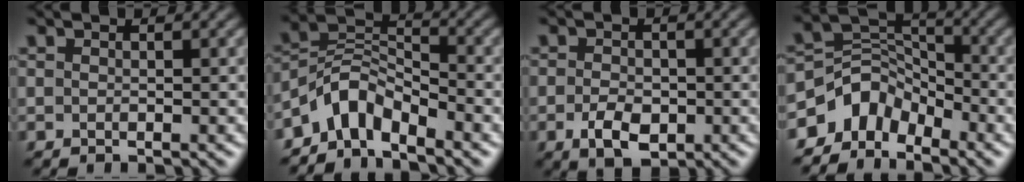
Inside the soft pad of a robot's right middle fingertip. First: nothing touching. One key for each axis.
{"total": 4.7, "fx": -3.7, "fy": 2.1, "fz": 2.1, "tx": -0.031, "ty": 0.008, "tz": -0.084}
{"total": 3.1, "fx": -1.0, "fy": 1.9, "fz": 2.2, "tx": -0.044, "ty": -0.004, "tz": -0.020}
{"total": 5.0, "fx": -3.7, "fy": 3.1, "fz": 1.4, "tx": -0.012, "ty": 0.008, "tz": -0.078}